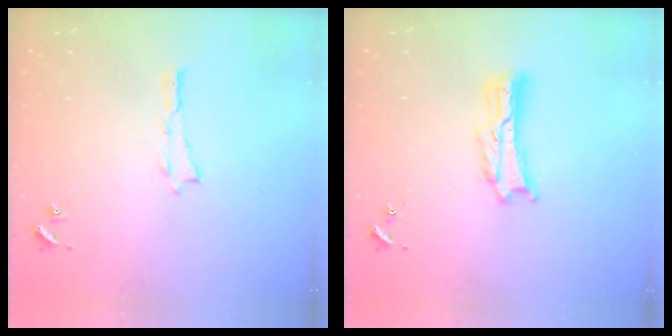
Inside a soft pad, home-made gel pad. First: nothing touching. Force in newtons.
{"total": 2.4, "press": 2.4, "slide": 0.3}